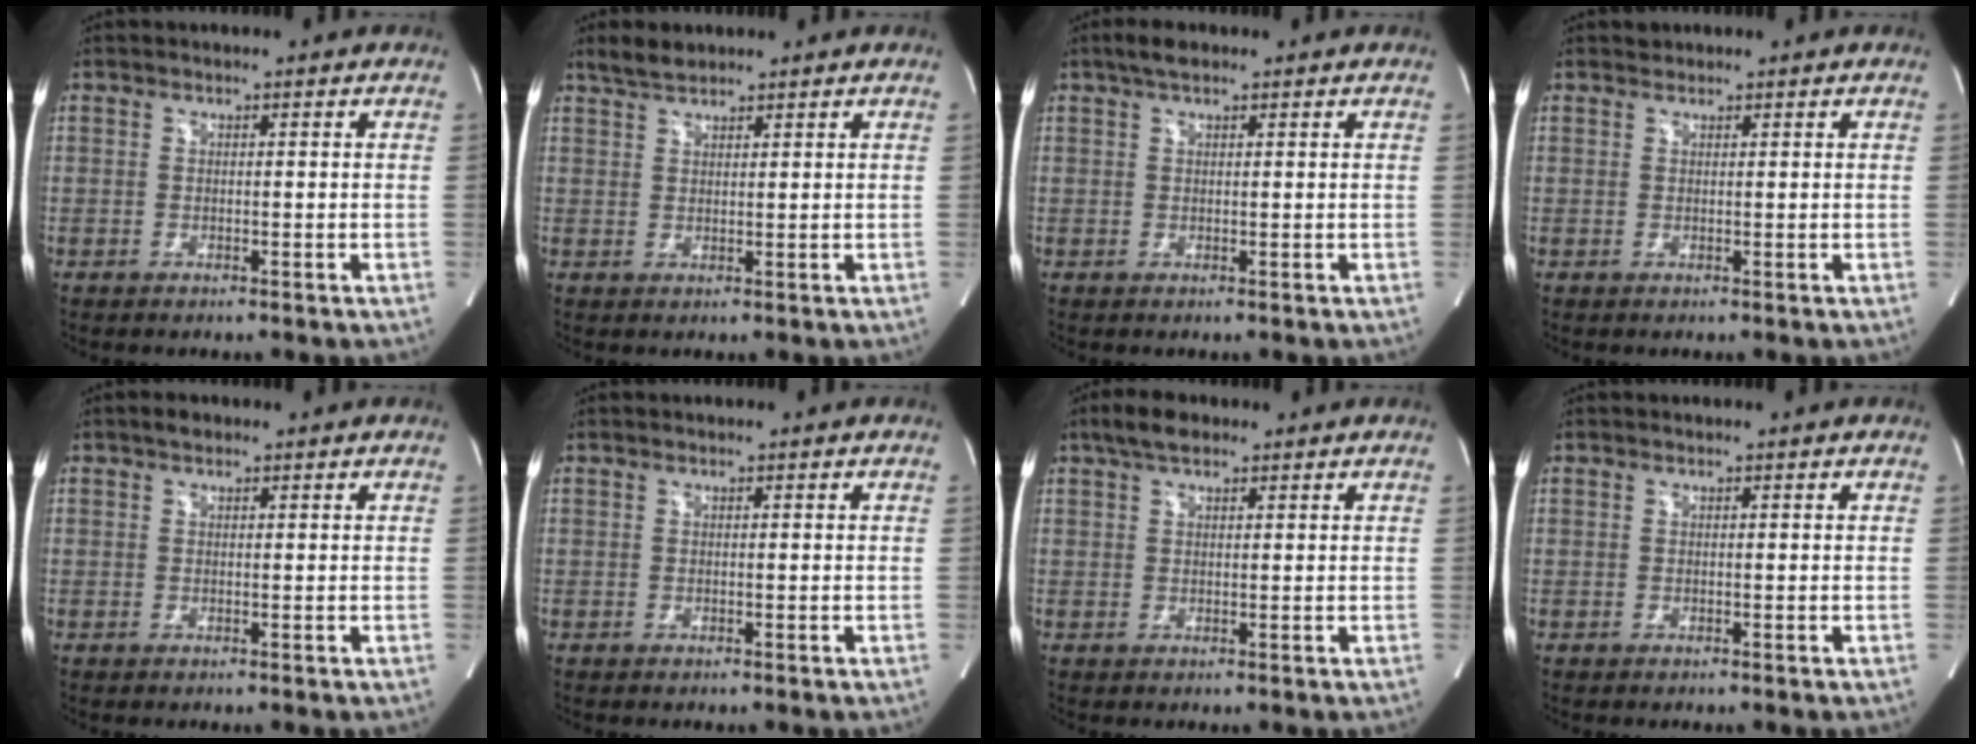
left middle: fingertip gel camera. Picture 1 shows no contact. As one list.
[{"total": 2.9, "force": [2.6, 0.9, 1.0], "torque": [-0.026, 0.012, 0.051]}, {"total": 2.7, "force": [1.9, 0.9, 1.7], "torque": [-0.036, 0.017, 0.034]}, {"total": 0.7, "force": [0.6, 0.3, -0.1], "torque": [-0.002, 0.005, 0.010]}, {"total": 1.3, "force": [0.9, 0.7, 0.6], "torque": [-0.013, 0.011, 0.014]}, {"total": 0.0}, {"total": 4.2, "force": [2.9, 1.6, 2.5], "torque": [-0.056, 0.019, 0.053]}, {"total": 0.0}]